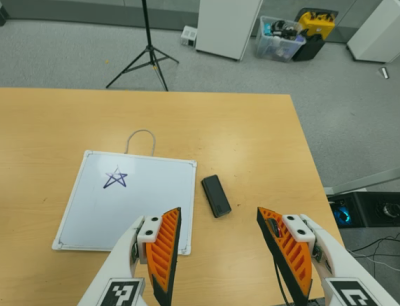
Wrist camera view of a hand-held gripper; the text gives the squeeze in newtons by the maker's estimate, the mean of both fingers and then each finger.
{"total": 0.0}